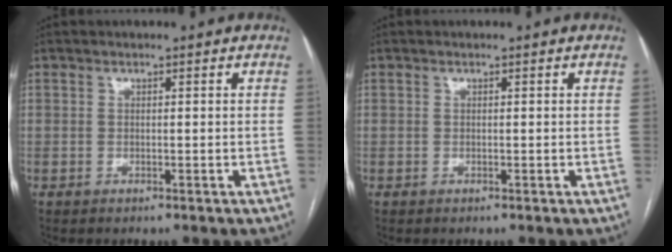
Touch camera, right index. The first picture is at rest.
{"total": 0.0}